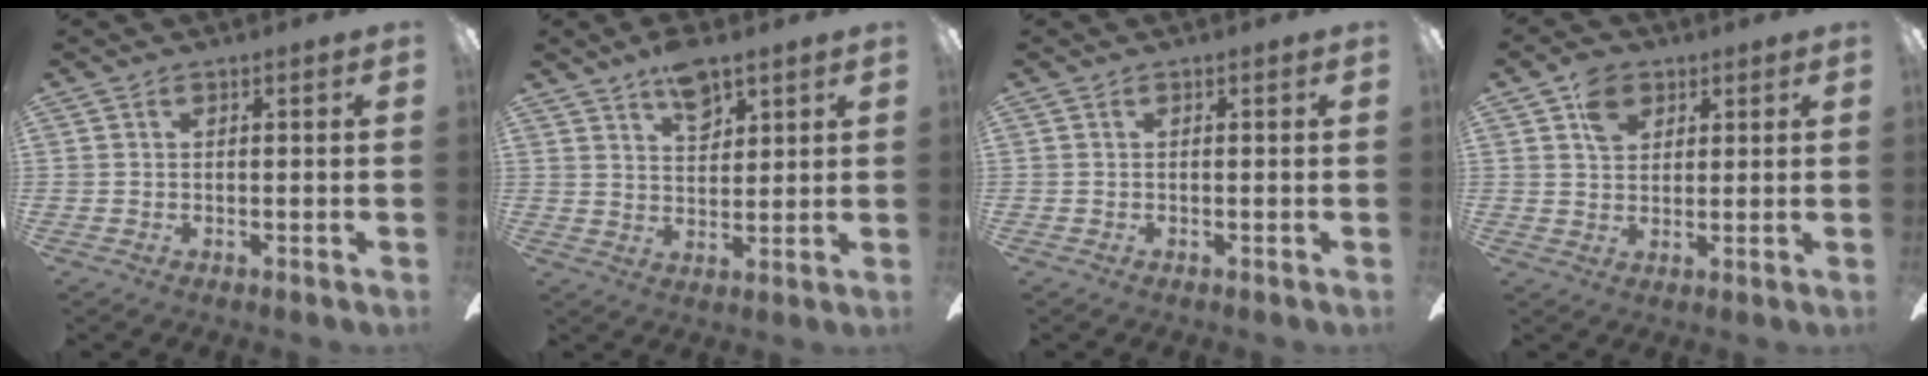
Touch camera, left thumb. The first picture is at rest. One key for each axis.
{"total": 8.2, "fx": 5.7, "fy": 3.8, "fz": 4.5, "tx": -0.070, "ty": -0.024, "tz": 0.101}
{"total": 0.0}
{"total": 6.4, "fx": 3.3, "fy": 4.6, "fz": 3.0, "tx": -0.047, "ty": 0.004, "tz": 0.058}